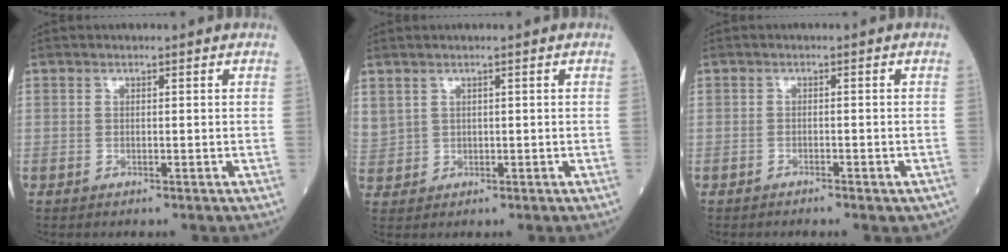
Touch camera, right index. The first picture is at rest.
{"total": 3.2, "force": [1.7, 2.5, 0.9], "torque": [-0.031, 0.010, 0.048]}
{"total": 3.1, "force": [-2.4, 0.9, 1.7], "torque": [-0.020, -0.004, -0.023]}